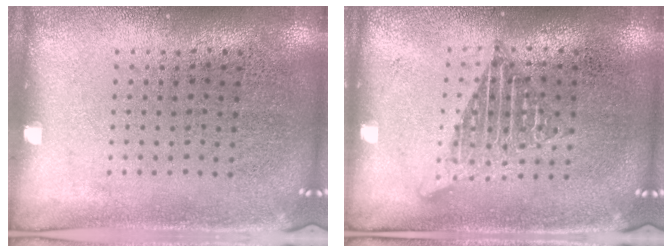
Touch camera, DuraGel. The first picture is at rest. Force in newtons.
{"total": 1.3, "press": 1.3, "slide": 0.1}